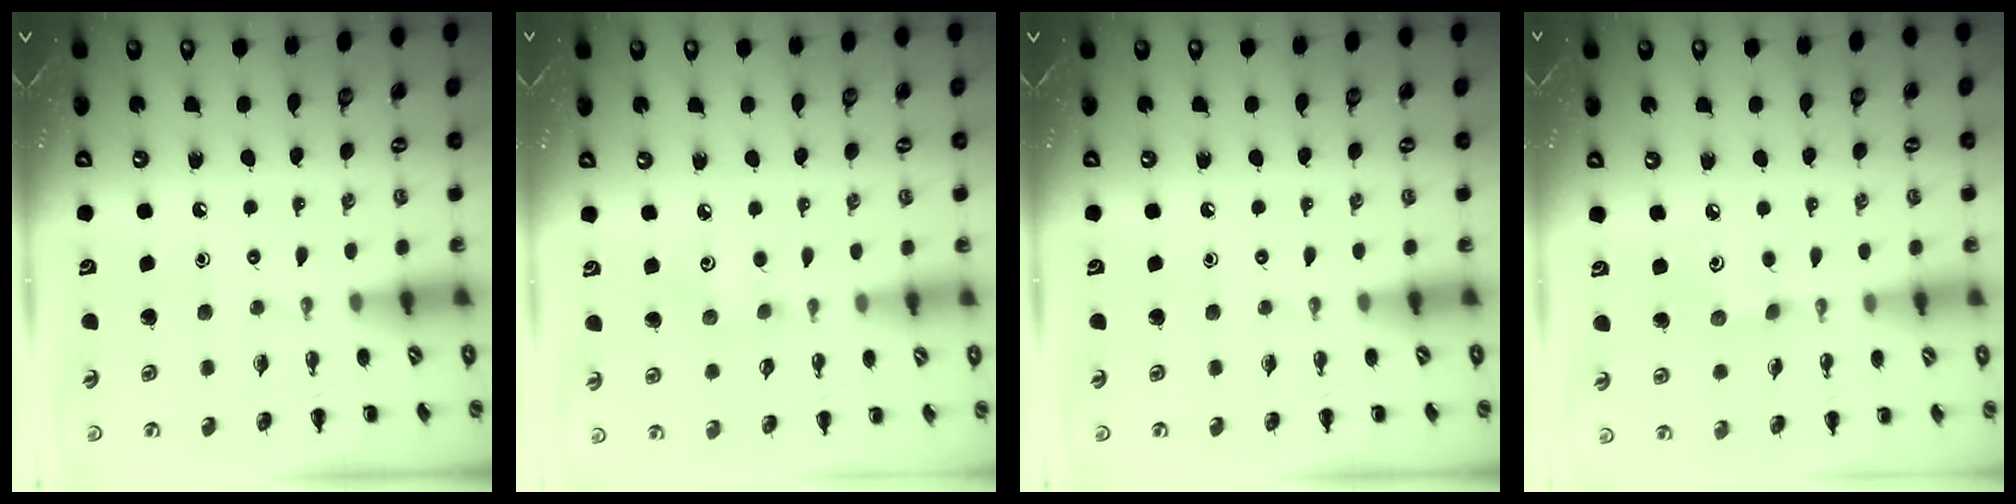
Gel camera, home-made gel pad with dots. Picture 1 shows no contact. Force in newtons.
{"total": 3.9, "press": 3.8, "slide": 0.9}
{"total": 0.0}
{"total": 3.1, "press": 3.0, "slide": 0.7}